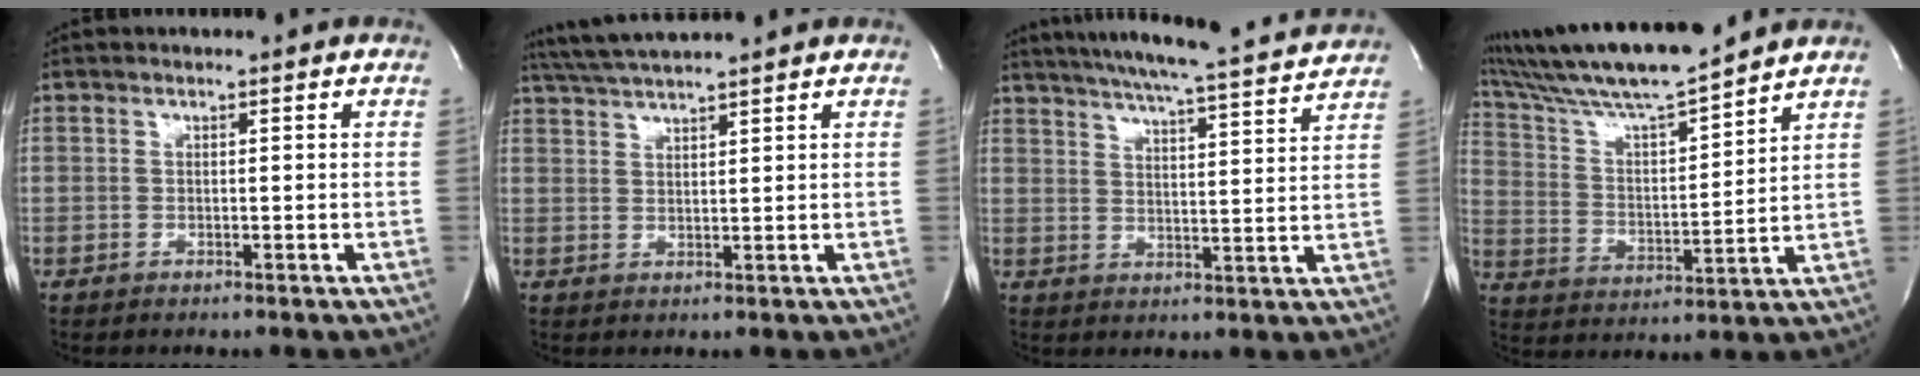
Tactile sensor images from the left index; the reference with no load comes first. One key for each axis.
{"total": 6.9, "fx": 6.3, "fy": -0.9, "fz": 2.8, "tx": -0.059, "ty": 0.023, "tz": 0.111}
{"total": 19.9, "fx": 18.4, "fy": 0.6, "fz": 7.6, "tx": -0.128, "ty": -0.010, "tz": 0.246}
{"total": 16.0, "fx": 14.0, "fy": 0.3, "fz": 7.8, "tx": -0.152, "ty": 0.002, "tz": 0.248}